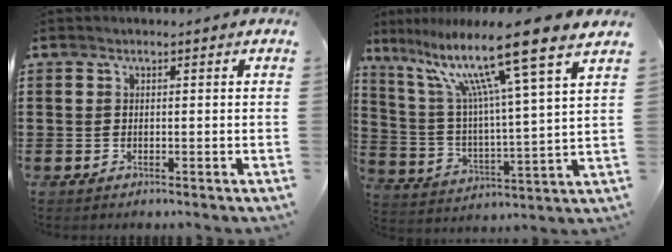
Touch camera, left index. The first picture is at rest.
{"total": 13.8, "force": [10.0, 0.3, 9.4], "torque": [-0.192, -0.067, 0.154]}